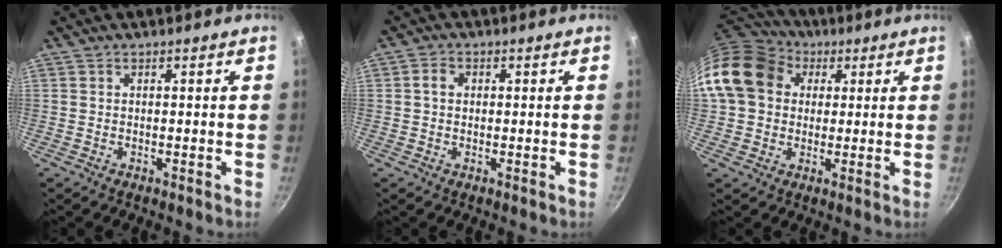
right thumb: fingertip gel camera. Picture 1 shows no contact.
{"total": 2.3, "force": [0.3, 1.9, 1.3], "torque": [-0.016, 0.006, 0.003]}
{"total": 15.7, "force": [3.7, 12.8, 8.3], "torque": [-0.137, 0.028, 0.053]}